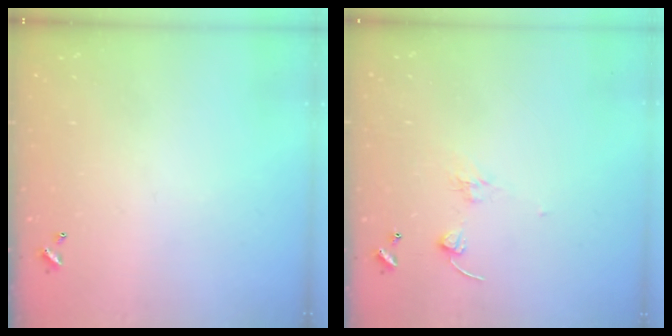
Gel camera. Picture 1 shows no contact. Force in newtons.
{"total": 1.7, "press": 1.5, "slide": 0.7}